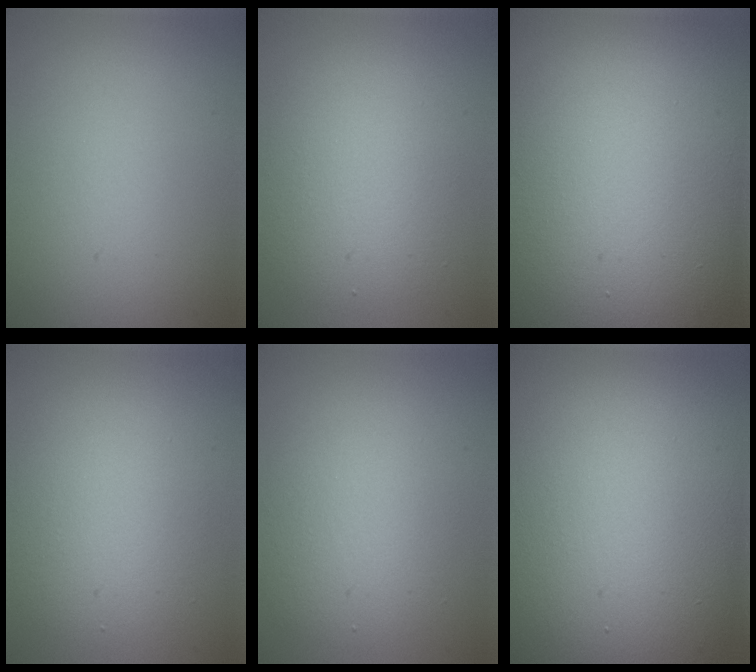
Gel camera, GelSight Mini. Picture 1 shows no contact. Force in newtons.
{"total": 4.6, "press": 4.6, "slide": 0.2}
{"total": 20.8, "press": 20.8, "slide": 1.5}
{"total": 4.6, "press": 4.5, "slide": 0.4}
{"total": 4.4, "press": 4.4, "slide": 0.1}
{"total": 16.6, "press": 16.6, "slide": 0.8}